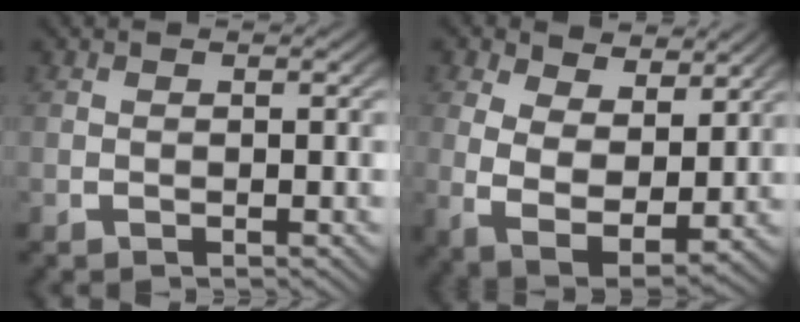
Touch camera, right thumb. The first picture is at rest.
{"total": 7.3, "force": [0.0, 5.3, 5.0], "torque": [-0.119, -0.051, 0.021]}